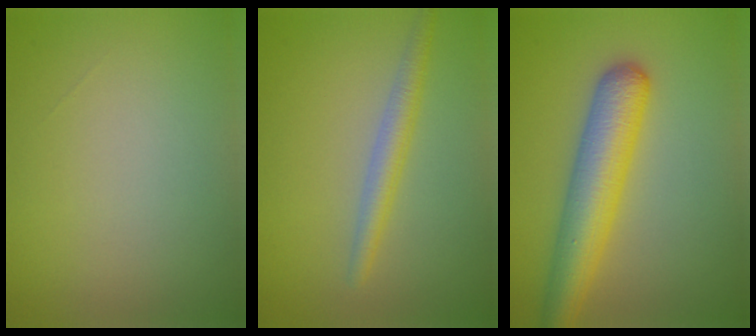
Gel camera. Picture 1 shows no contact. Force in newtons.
{"total": 2.5, "press": 2.5, "slide": 0.0}
{"total": 6.3, "press": 6.3, "slide": 0.3}